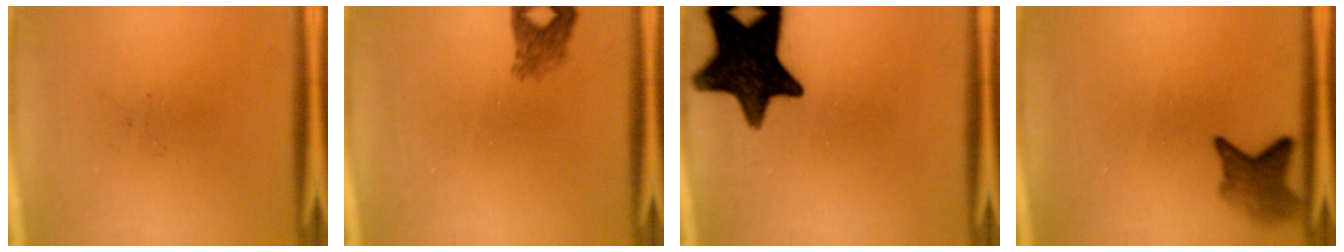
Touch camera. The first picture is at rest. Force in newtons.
{"total": 2.5}
{"total": 16.8}
{"total": 4.1}